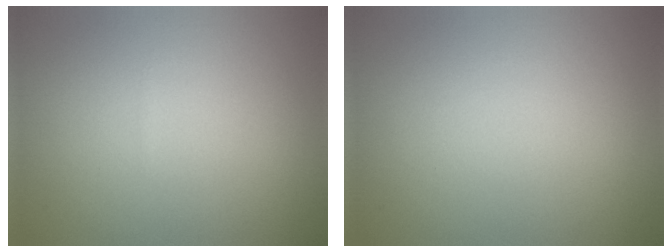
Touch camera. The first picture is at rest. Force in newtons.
{"total": 0.0}